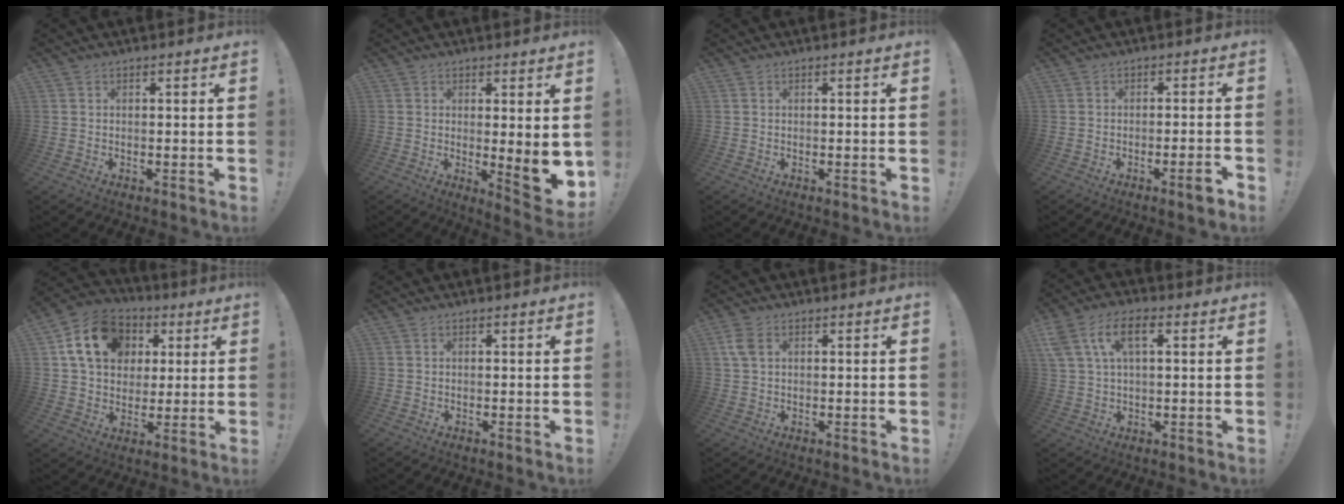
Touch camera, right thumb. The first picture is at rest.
{"total": 7.1, "force": [0.5, 1.7, 6.9], "torque": [-0.071, -0.028, 0.013]}
{"total": 0.0}
{"total": 4.3, "force": [-2.4, 0.2, 3.6], "torque": [-0.054, 0.005, -0.037]}
{"total": 17.0, "force": [5.9, 13.1, 9.0], "torque": [-0.127, -0.011, 0.115]}
{"total": 0.0}
{"total": 4.0, "force": [1.4, 2.2, 3.0], "torque": [-0.062, 0.001, 0.024]}
{"total": 9.7, "force": [3.8, 5.0, 7.4], "torque": [-0.137, 0.006, 0.071]}